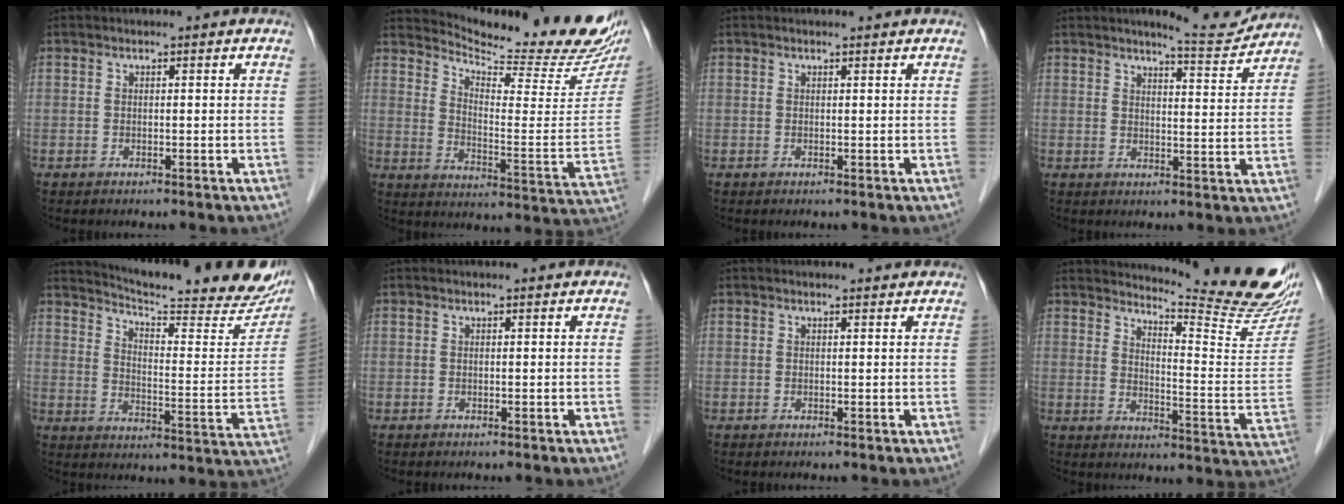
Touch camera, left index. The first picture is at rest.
{"total": 20.4, "force": [19.5, 1.3, 5.8], "torque": [-0.099, -0.100, 0.249]}
{"total": 1.0, "force": [1.0, 0.0, 0.3], "torque": [-0.012, 0.004, 0.013]}
{"total": 6.7, "force": [6.4, 0.3, 1.7], "torque": [-0.028, -0.013, 0.080]}
{"total": 25.9, "force": [23.3, 2.4, 11.0], "torque": [-0.161, -0.082, 0.289]}
{"total": 0.0}
{"total": 1.4, "force": [1.3, 0.1, 0.2], "torque": [-0.013, 0.004, 0.016]}
{"total": 18.8, "force": [17.8, 0.0, 6.1], "torque": [-0.095, -0.130, 0.212]}